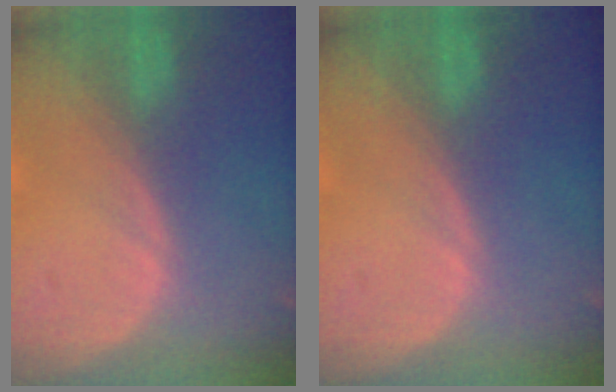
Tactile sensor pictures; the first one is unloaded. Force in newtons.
{"total": 0.0}